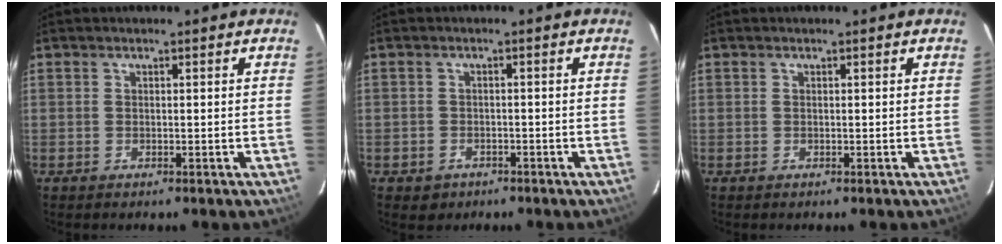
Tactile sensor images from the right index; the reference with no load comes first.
{"total": 3.1, "force": [-1.6, 2.5, 0.6], "torque": [-0.021, 0.002, -0.020]}
{"total": 0.0}